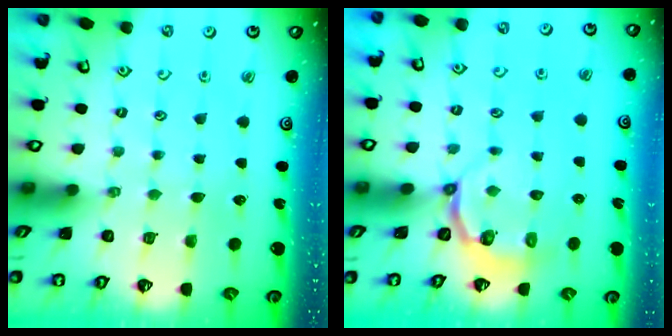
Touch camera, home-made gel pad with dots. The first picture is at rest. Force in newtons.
{"total": 3.8, "press": 2.9, "slide": 2.4}